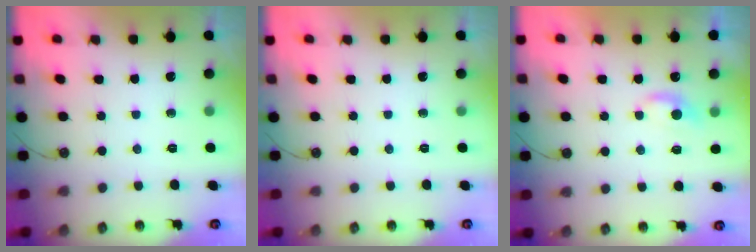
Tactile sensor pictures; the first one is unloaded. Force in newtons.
{"total": 0.0}
{"total": 1.4, "press": 1.2, "slide": 0.5}